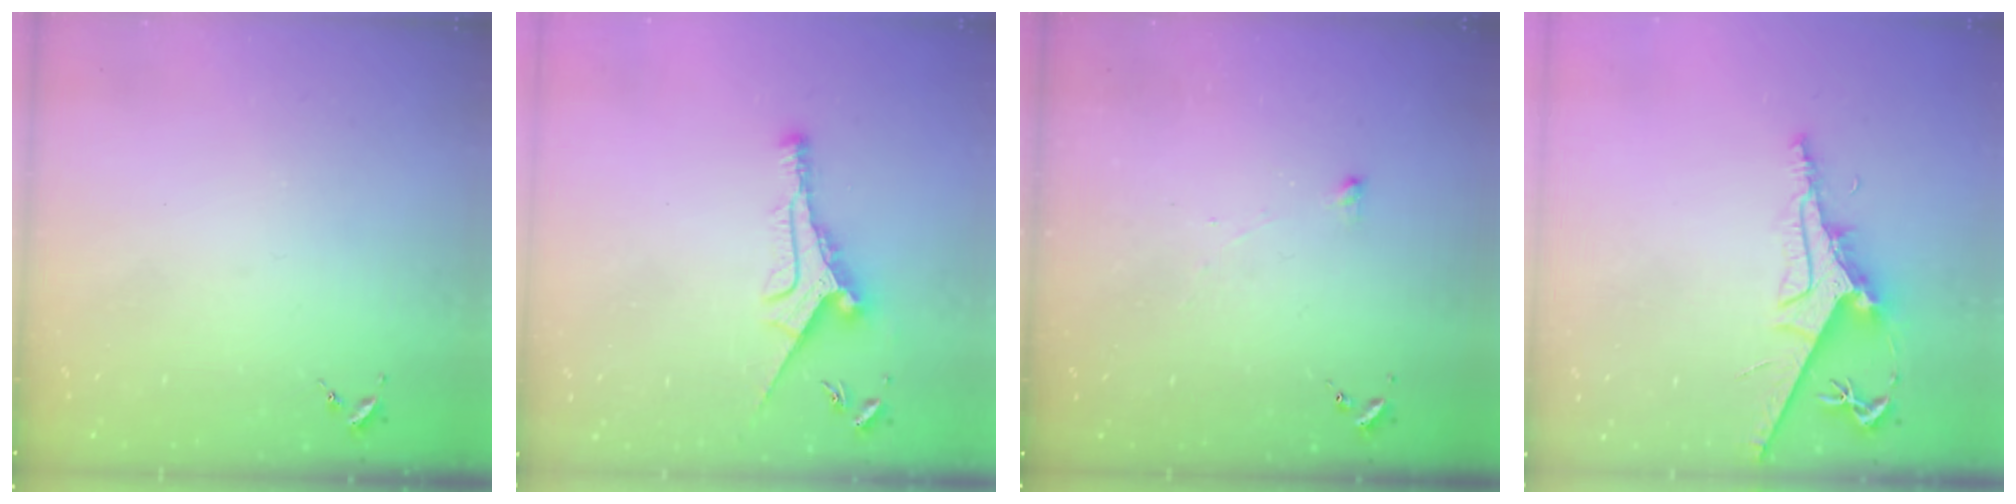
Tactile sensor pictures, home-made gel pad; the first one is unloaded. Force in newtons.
{"total": 10.4, "press": 10.4, "slide": 0.2}
{"total": 2.6, "press": 2.6, "slide": 0.1}
{"total": 8.9, "press": 8.9, "slide": 0.9}